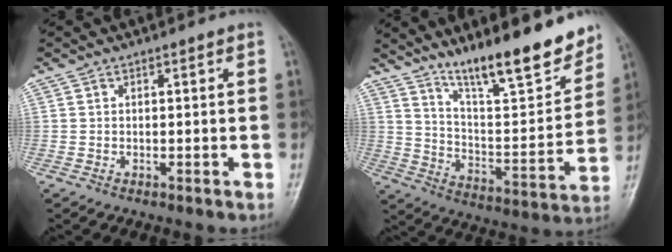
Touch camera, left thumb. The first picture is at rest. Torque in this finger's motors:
{"motor_torque": [0.56, 0.25, 1.39, -1.37, 0.14]}